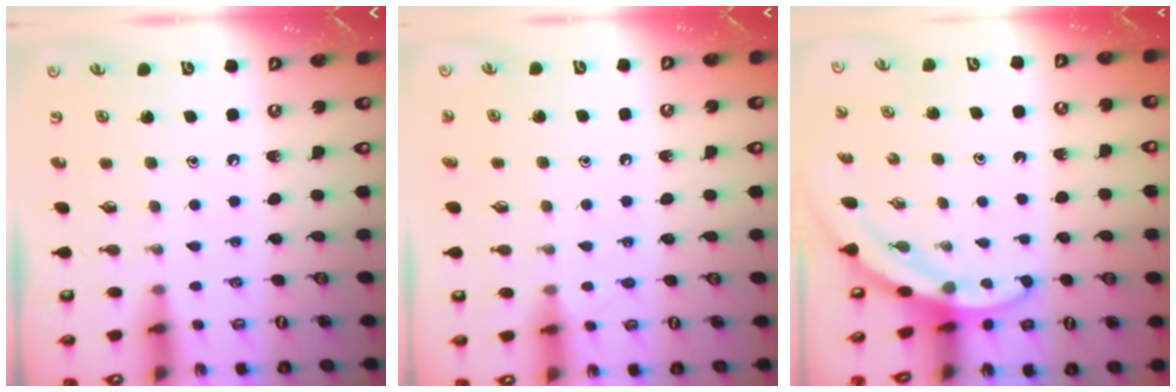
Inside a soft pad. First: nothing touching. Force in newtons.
{"total": 3.6, "press": 3.6, "slide": 0.4}
{"total": 3.5, "press": 3.5, "slide": 0.2}